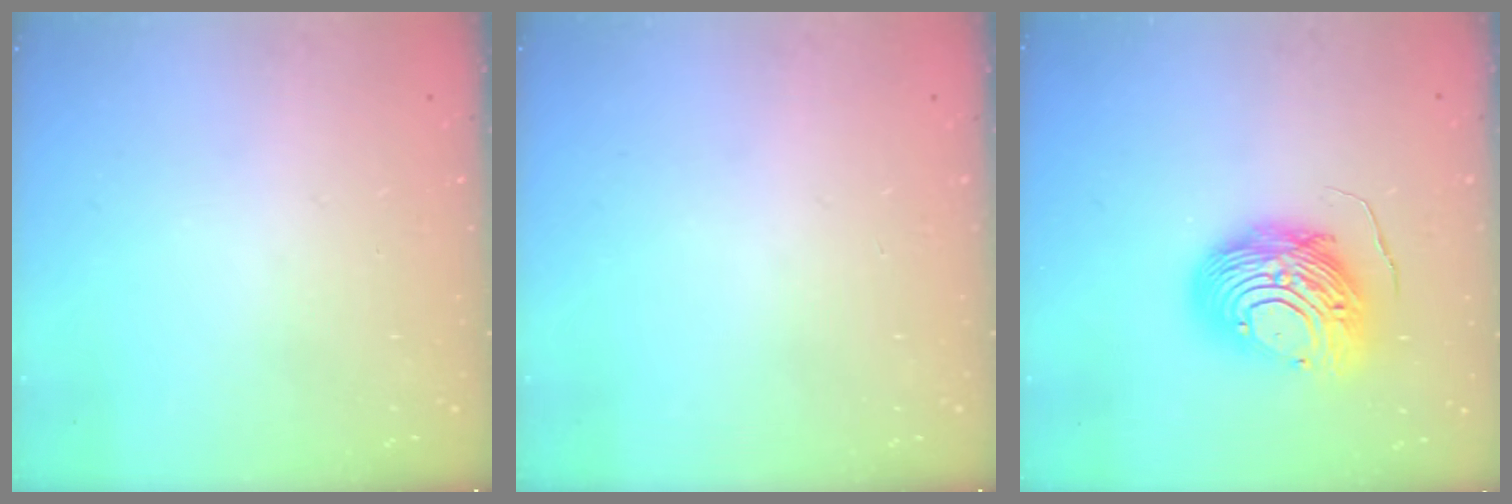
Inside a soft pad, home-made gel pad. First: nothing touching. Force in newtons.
{"total": 0.0}
{"total": 12.8, "press": 12.7, "slide": 1.1}